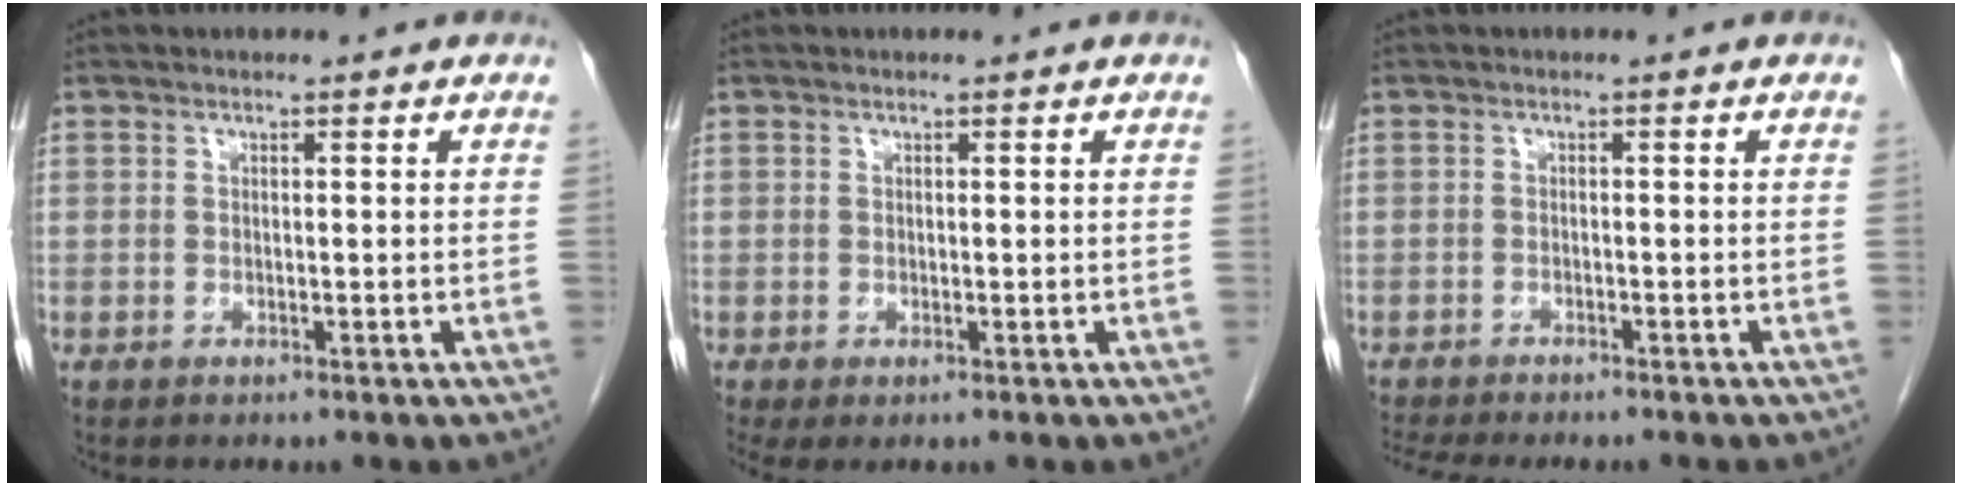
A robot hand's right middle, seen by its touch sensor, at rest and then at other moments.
{"total": 1.4, "force": [-0.1, 0.4, 1.3], "torque": [-0.026, -0.009, 0.007]}
{"total": 9.0, "force": [-8.0, 1.1, 3.9], "torque": [-0.055, -0.009, -0.112]}